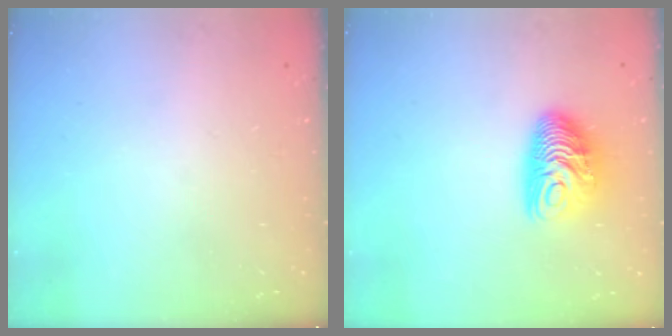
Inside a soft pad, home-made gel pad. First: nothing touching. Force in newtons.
{"total": 10.4, "press": 10.4, "slide": 0.4}